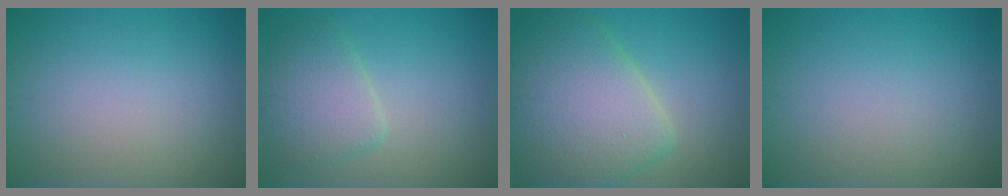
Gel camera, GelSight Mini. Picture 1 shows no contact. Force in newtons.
{"total": 4.1, "press": 4.0, "slide": 0.3}
{"total": 9.4, "press": 9.3, "slide": 0.6}
{"total": 0.0}